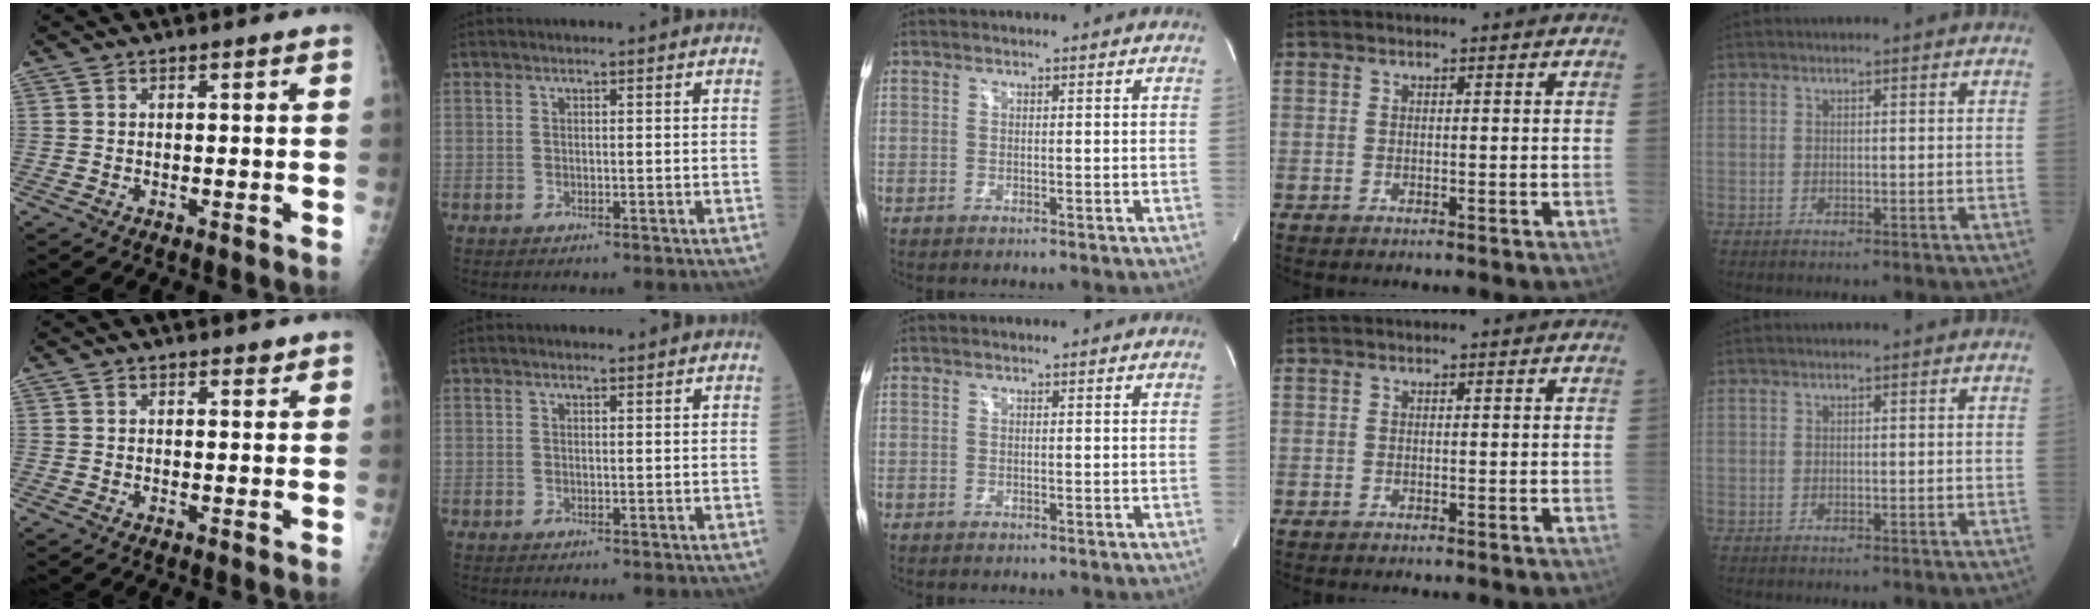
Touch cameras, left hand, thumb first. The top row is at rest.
{"thumb": {"total": 1.4, "force": [1.1, 0.7, 0.6], "torque": [0.002, -0.006, 0.012]}, "index": {"total": 0.5, "force": [0.4, 0.1, 0.3], "torque": [-0.011, 0.000, 0.004]}}